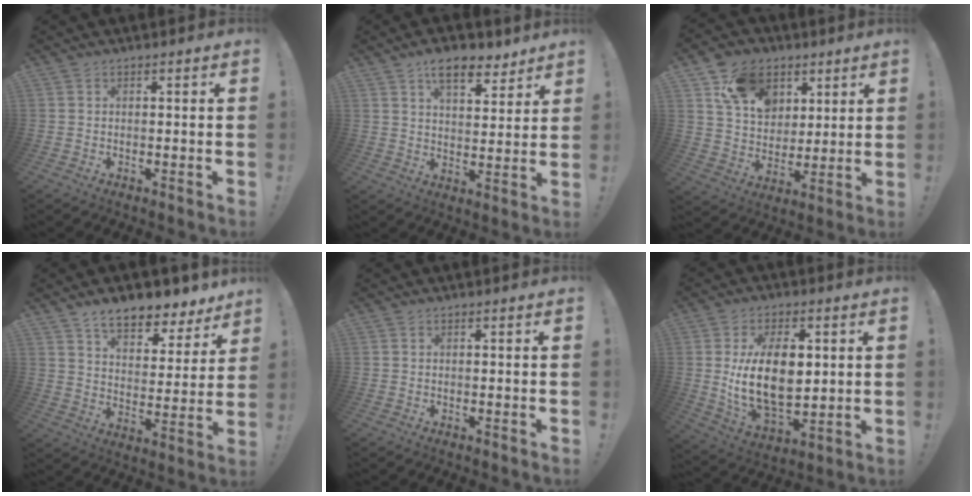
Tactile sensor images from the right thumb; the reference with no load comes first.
{"total": 10.0, "force": [7.0, 4.4, 5.6], "torque": [-0.076, -0.041, 0.125]}
{"total": 14.8, "force": [7.7, 11.0, 6.4], "torque": [-0.113, -0.026, 0.152]}
{"total": 10.8, "force": [8.7, 4.4, 4.8], "torque": [-0.073, -0.070, 0.151]}
{"total": 0.0}
{"total": 17.5, "force": [2.1, 10.2, 14.1], "torque": [-0.254, -0.014, 0.035]}